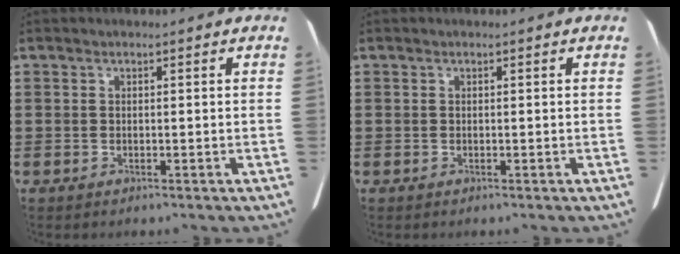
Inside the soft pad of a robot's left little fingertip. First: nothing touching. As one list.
[{"total": 0.0}]